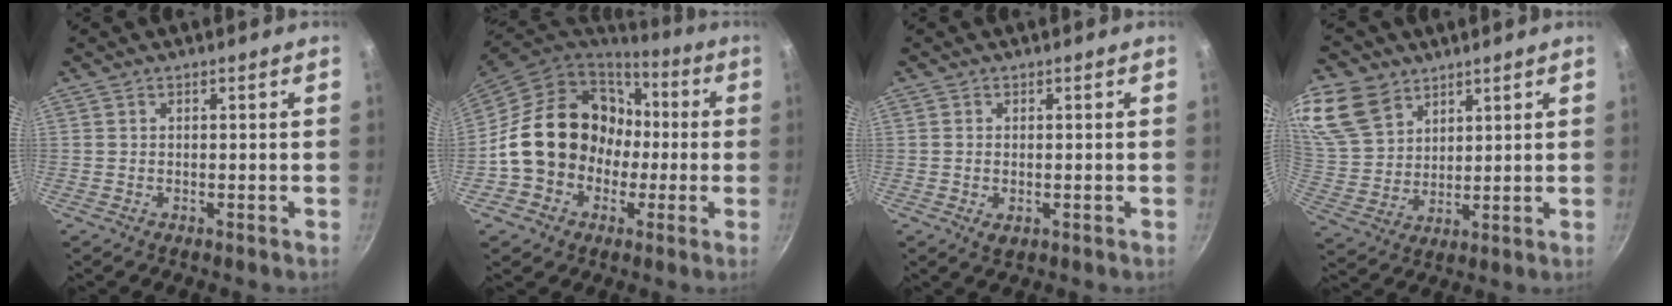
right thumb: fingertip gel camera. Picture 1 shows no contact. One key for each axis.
{"total": 18.2, "fx": -0.7, "fy": 15.6, "fz": 9.2, "tx": -0.118, "ty": 0.054, "tz": -0.003}
{"total": 2.1, "fx": -0.3, "fy": 1.4, "fz": 1.5, "tx": -0.025, "ty": -0.006, "tz": -0.004}
{"total": 16.9, "fx": 10.0, "fy": 11.7, "fz": 7.0, "tx": -0.150, "ty": -0.013, "tz": 0.205}